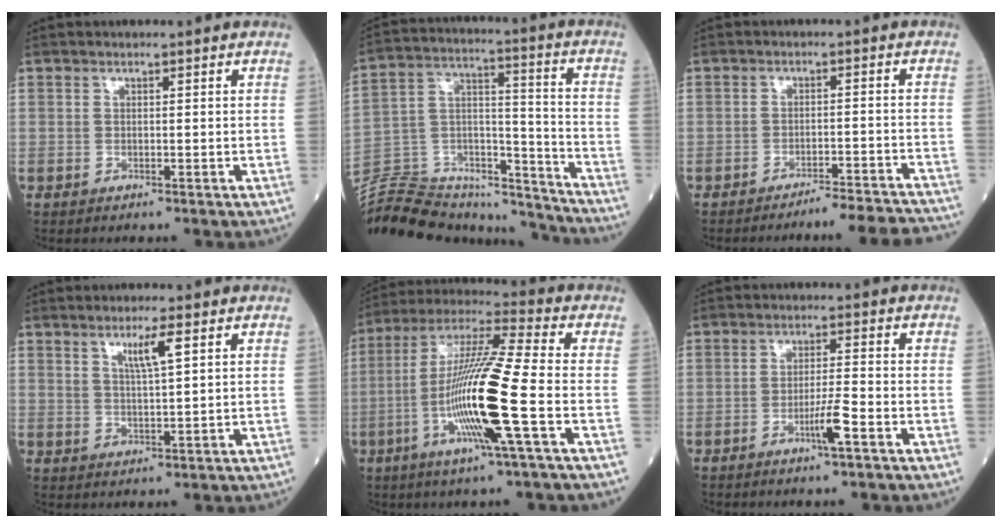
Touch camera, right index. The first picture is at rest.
{"total": 24.2, "force": [-22.4, 6.4, 6.5], "torque": [-0.157, 0.038, -0.350]}
{"total": 12.0, "force": [-11.7, -0.5, 2.6], "torque": [-0.010, -0.003, -0.144]}
{"total": 4.3, "force": [2.2, 0.0, 3.7], "torque": [-0.068, -0.003, 0.040]}
{"total": 16.4, "force": [-4.3, -0.7, 15.8], "torque": [-0.312, -0.011, -0.093]}
{"total": 4.2, "force": [-2.0, -0.3, 3.7], "torque": [-0.068, -0.006, -0.039]}